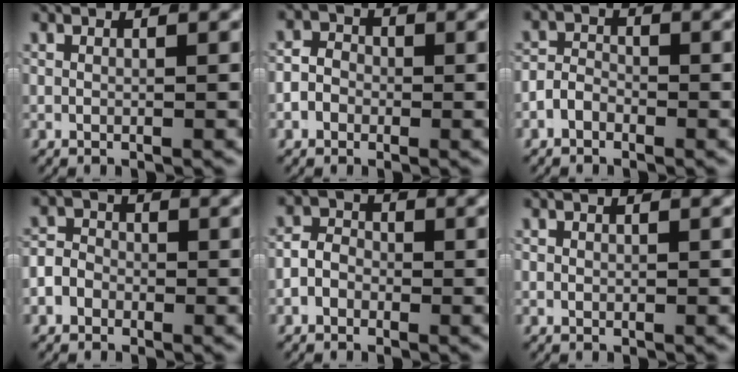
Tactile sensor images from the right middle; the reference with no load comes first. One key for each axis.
{"total": 3.0, "fx": -0.8, "fy": 2.7, "fz": 1.2, "tx": -0.011, "ty": 0.000, "tz": -0.021}
{"total": 2.1, "fx": -1.2, "fy": 1.5, "fz": 0.8, "tx": -0.005, "ty": 0.003, "tz": -0.028}
{"total": 3.5, "fx": -1.1, "fy": 3.0, "fz": 1.4, "tx": -0.022, "ty": 0.002, "tz": -0.026}
{"total": 2.7, "fx": -0.9, "fy": 2.2, "fz": 1.2, "tx": -0.012, "ty": 0.000, "tz": -0.022}
{"total": 0.0}